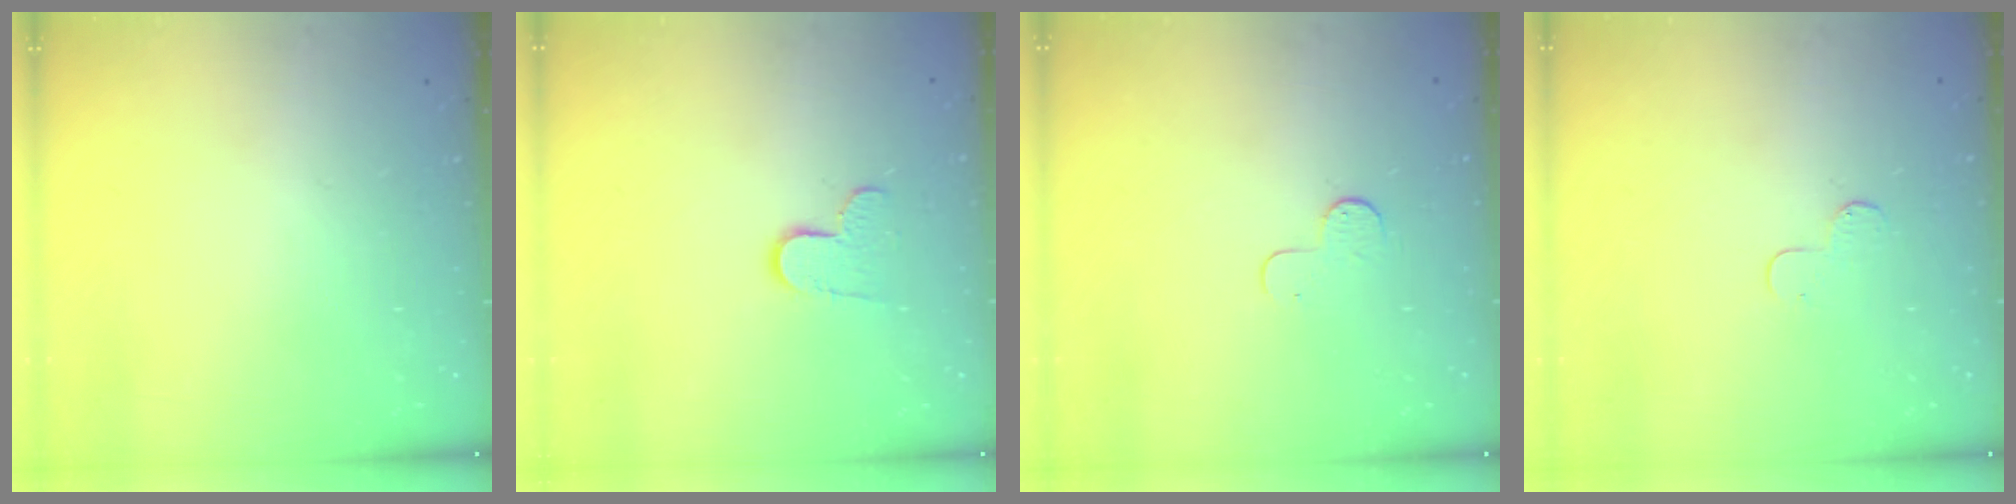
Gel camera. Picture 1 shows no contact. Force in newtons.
{"total": 7.2, "press": 7.2, "slide": 0.4}
{"total": 5.0, "press": 5.0, "slide": 0.4}
{"total": 3.7, "press": 3.7, "slide": 0.3}